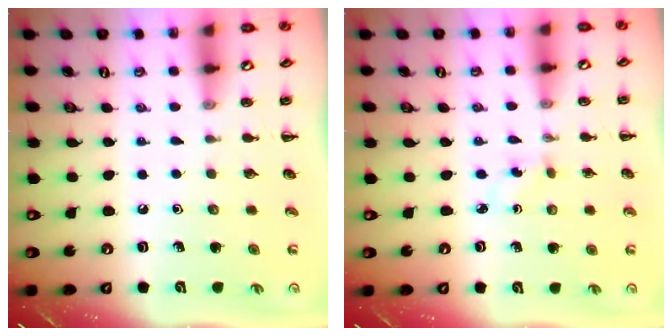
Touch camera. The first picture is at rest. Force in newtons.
{"total": 1.5, "press": 1.3, "slide": 0.6}